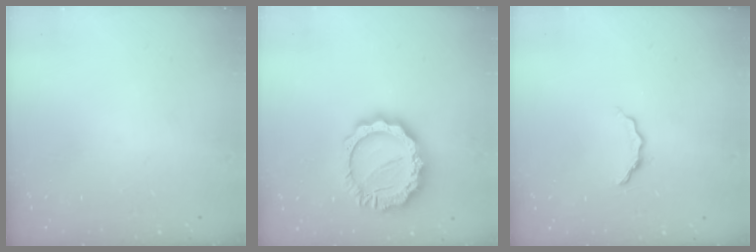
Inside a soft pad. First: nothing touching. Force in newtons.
{"total": 14.9, "press": 14.8, "slide": 0.9}
{"total": 5.6, "press": 5.5, "slide": 0.7}